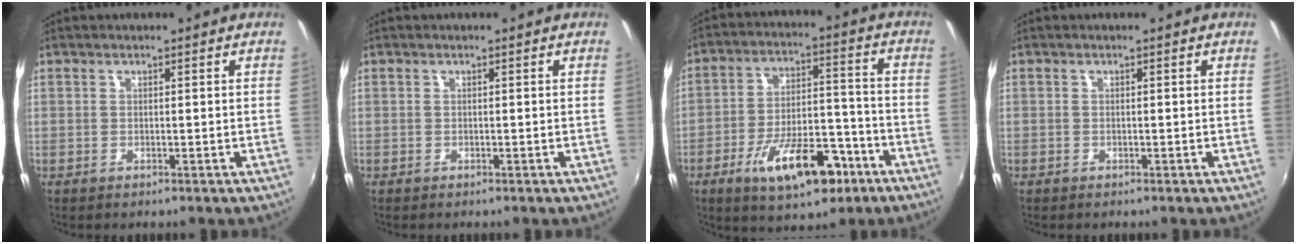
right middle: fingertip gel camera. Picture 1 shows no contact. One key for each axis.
{"total": 0.0}
{"total": 15.1, "fx": -8.3, "fy": 6.2, "fz": 10.9, "tx": -0.194, "ty": 0.006, "tz": -0.126}
{"total": 0.6, "fx": -0.5, "fy": 0.4, "fz": 0.0, "tx": -0.002, "ty": -0.001, "tz": -0.010}